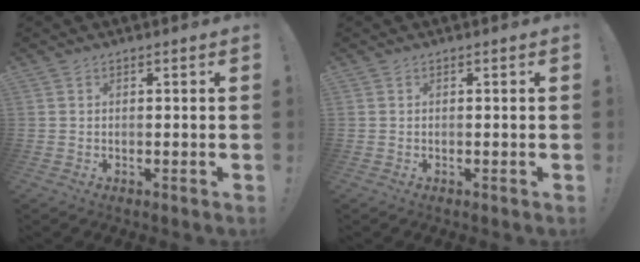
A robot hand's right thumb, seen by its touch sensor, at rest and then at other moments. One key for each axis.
{"total": 0.0}